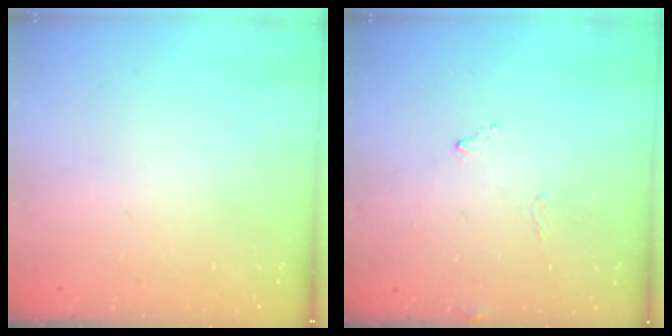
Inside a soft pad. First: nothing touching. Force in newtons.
{"total": 8.6, "press": 8.6, "slide": 0.5}